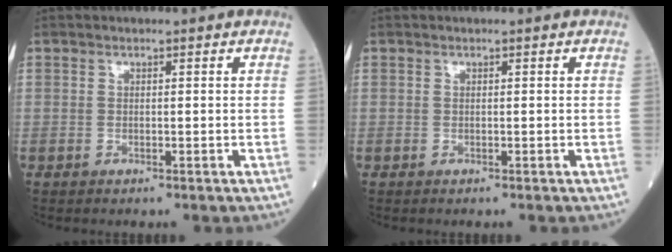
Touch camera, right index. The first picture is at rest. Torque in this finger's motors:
{"motor_torque": [0.00, -0.02, -0.02, 0.02]}